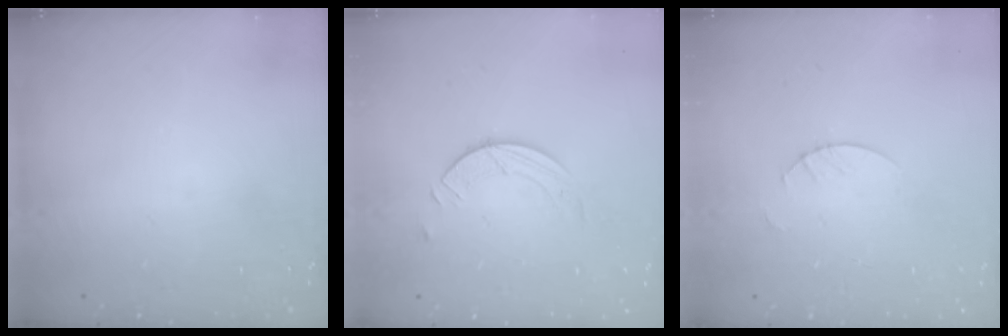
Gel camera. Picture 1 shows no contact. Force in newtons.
{"total": 3.8, "press": 3.7, "slide": 0.4}
{"total": 1.8, "press": 1.8, "slide": 0.2}